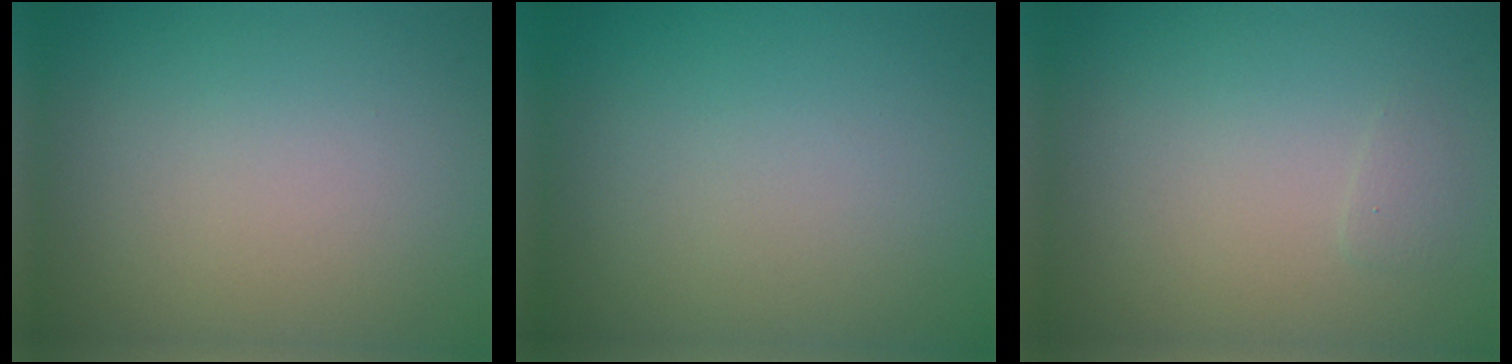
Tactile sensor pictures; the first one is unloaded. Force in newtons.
{"total": 0.0}
{"total": 0.5, "press": 0.5, "slide": 0.0}